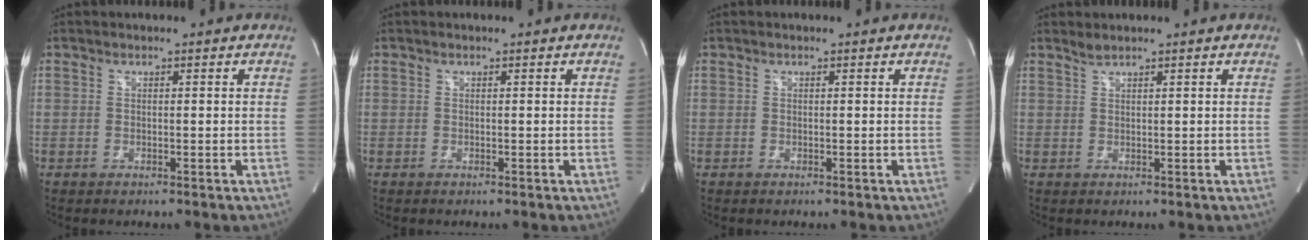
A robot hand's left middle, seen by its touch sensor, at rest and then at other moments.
{"total": 0.0}
{"total": 0.0}
{"total": 1.1, "force": [1.0, -0.2, 0.3], "torque": [-0.010, 0.003, 0.026]}